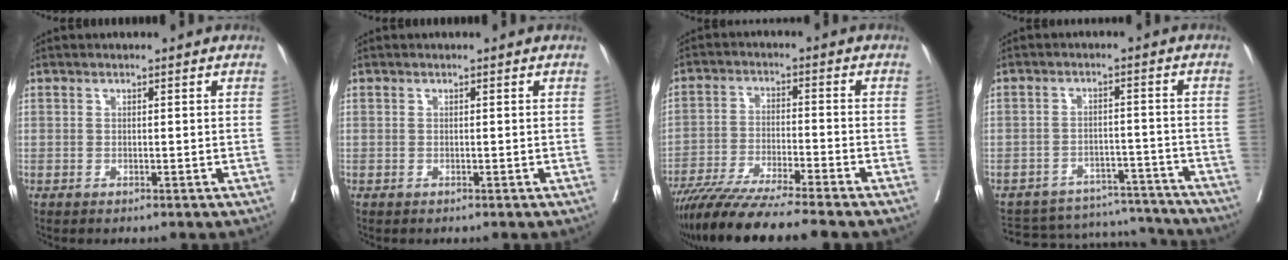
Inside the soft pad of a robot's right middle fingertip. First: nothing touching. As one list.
[{"total": 0.0}, {"total": 12.2, "force": [-10.4, -1.1, 6.3], "torque": [-0.097, -0.031, -0.175]}, {"total": 14.1, "force": [-13.5, 3.9, 1.5], "torque": [-0.025, 0.027, -0.172]}]